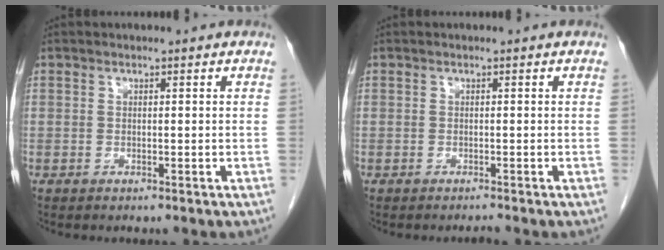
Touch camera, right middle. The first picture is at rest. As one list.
[{"total": 0.5, "force": [-0.5, -0.2, 0.0], "torque": [-0.002, -0.003, -0.006]}]